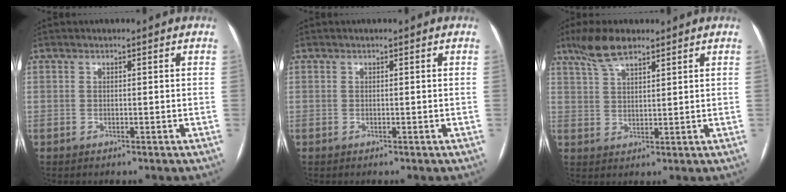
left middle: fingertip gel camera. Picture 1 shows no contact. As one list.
[{"total": 0.0}, {"total": 6.2, "force": [4.7, 1.5, 3.7], "torque": [-0.081, 0.014, 0.092]}]